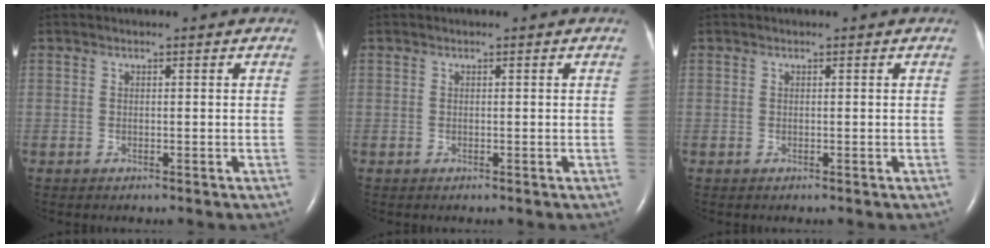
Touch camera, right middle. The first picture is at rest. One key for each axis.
{"total": 0.0}
{"total": 0.0}